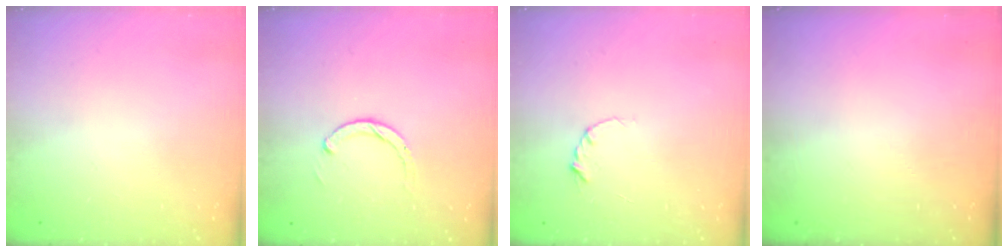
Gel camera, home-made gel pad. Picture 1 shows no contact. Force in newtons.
{"total": 2.5, "press": 2.5, "slide": 0.3}
{"total": 2.9, "press": 2.9, "slide": 0.3}
{"total": 0.0}